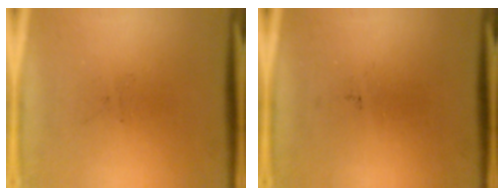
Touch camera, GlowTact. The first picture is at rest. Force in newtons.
{"total": 0.0}